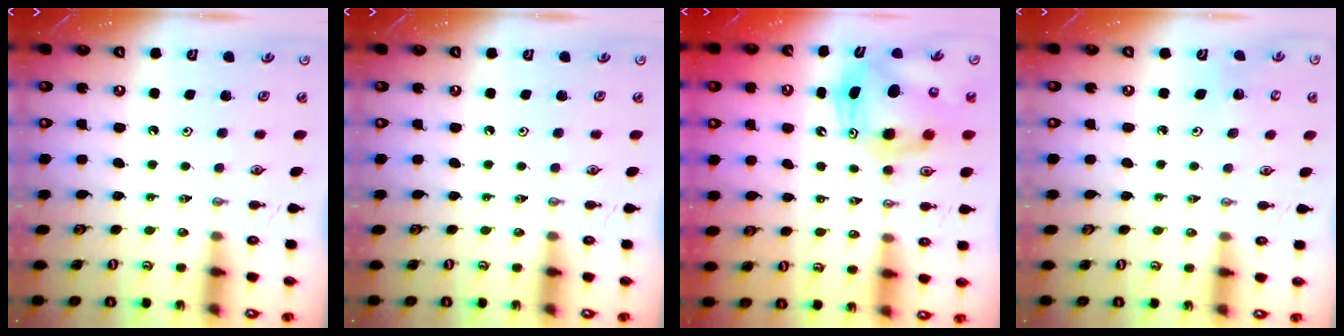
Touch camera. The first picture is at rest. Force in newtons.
{"total": 0.0}
{"total": 10.2, "press": 10.0, "slide": 2.0}
{"total": 3.2, "press": 3.1, "slide": 0.8}